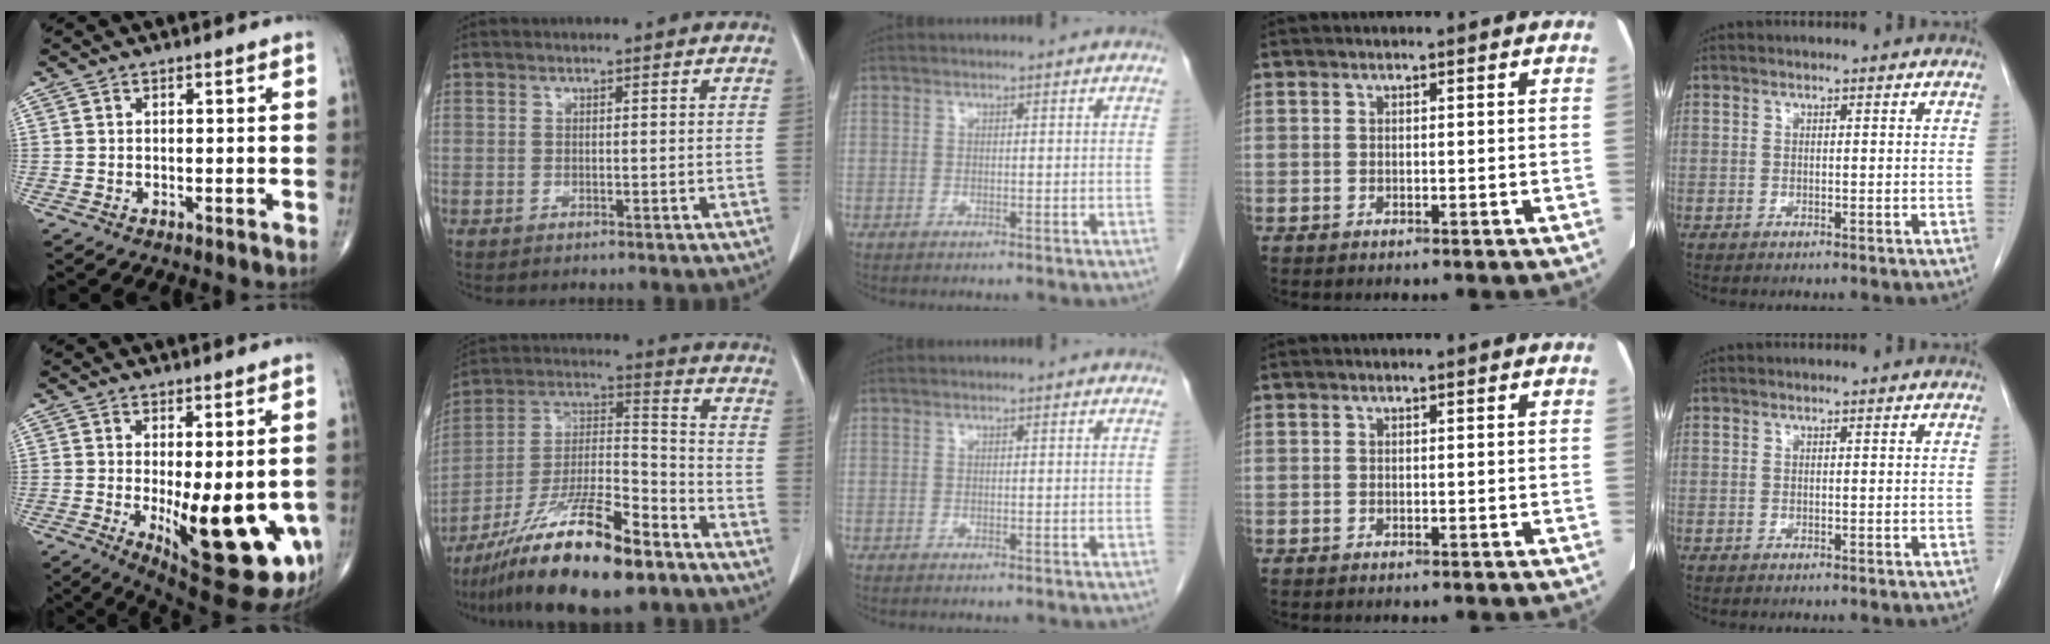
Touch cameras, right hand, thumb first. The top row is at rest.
{"thumb": {"total": 17.9, "force": [-3.9, 6.2, 16.3], "torque": [-0.183, -0.029, -0.029]}, "index": {"total": 20.1, "force": [-13.6, 3.7, 14.4], "torque": [-0.267, -0.011, -0.238]}}